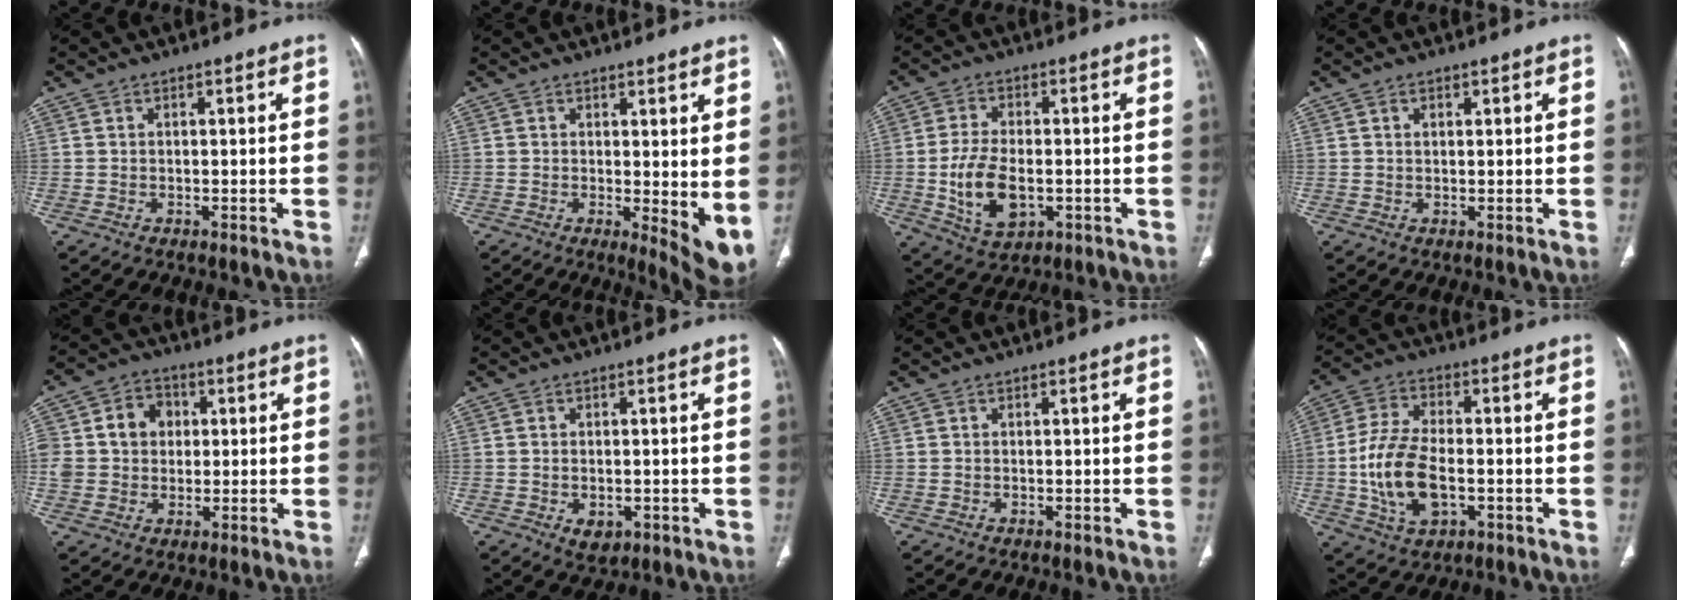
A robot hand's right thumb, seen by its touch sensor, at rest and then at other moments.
{"total": 6.9, "force": [0.9, 2.5, 6.4], "torque": [-0.081, -0.020, 0.019]}
{"total": 10.3, "force": [-1.9, 5.9, 8.2], "torque": [-0.151, 0.000, -0.025]}
{"total": 1.2, "force": [0.6, 0.8, 0.7], "torque": [-0.008, -0.002, 0.009]}
{"total": 14.2, "force": [2.2, 12.1, 7.1], "torque": [-0.132, 0.028, 0.044]}
{"total": 3.5, "force": [-1.0, 2.3, 2.4], "torque": [-0.031, 0.001, -0.005]}
{"total": 0.0}
{"total": 12.6, "force": [-2.3, 6.9, 10.4], "torque": [-0.207, 0.010, -0.041]}